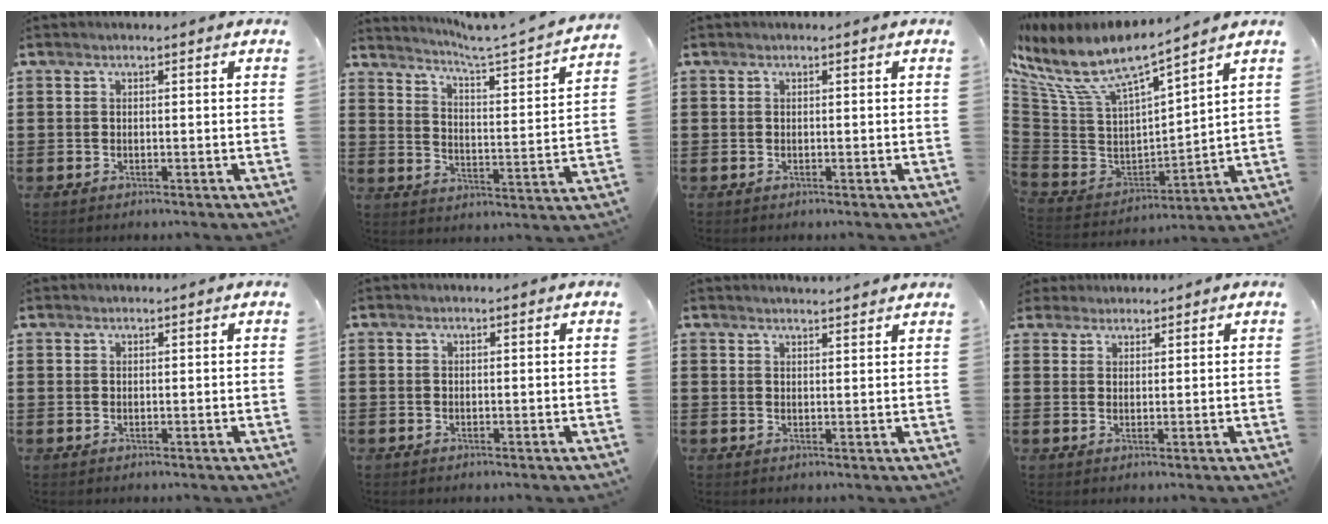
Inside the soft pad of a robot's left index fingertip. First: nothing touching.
{"total": 3.8, "force": [3.2, -0.9, 1.7], "torque": [-0.053, -0.035, 0.042]}
{"total": 0.0}
{"total": 9.2, "force": [6.4, 2.5, 6.1], "torque": [-0.149, -0.052, 0.106]}
{"total": 0.5, "force": [0.5, 0.1, 0.0], "torque": [-0.002, 0.001, 0.011]}
{"total": 0.0}
{"total": 1.9, "force": [1.9, -0.1, 0.0], "torque": [-0.005, -0.001, 0.038]}
{"total": 1.9, "force": [1.8, 0.7, -0.2], "torque": [-0.004, 0.006, 0.036]}